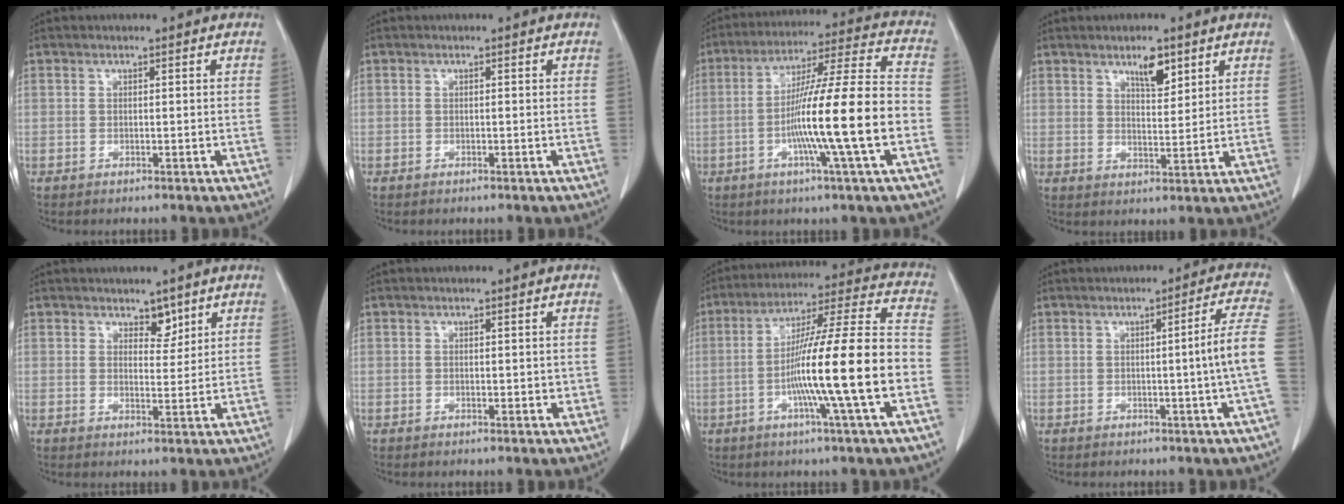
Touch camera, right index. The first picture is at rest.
{"total": 0.0}
{"total": 17.1, "force": [-4.1, -0.9, 16.5], "torque": [-0.280, 0.001, -0.078]}
{"total": 4.7, "force": [3.0, 1.5, 3.3], "torque": [-0.056, -0.002, 0.052]}
{"total": 2.9, "force": [2.1, 1.5, 1.3], "torque": [-0.013, -0.005, 0.035]}
{"total": 1.5, "force": [0.1, 0.8, 1.2], "torque": [-0.015, -0.002, 0.004]}
{"total": 18.4, "force": [-4.5, -0.8, 17.8], "torque": [-0.296, 0.001, -0.083]}
{"total": 6.2, "force": [-0.8, -1.7, 5.9], "torque": [-0.075, -0.003, -0.012]}